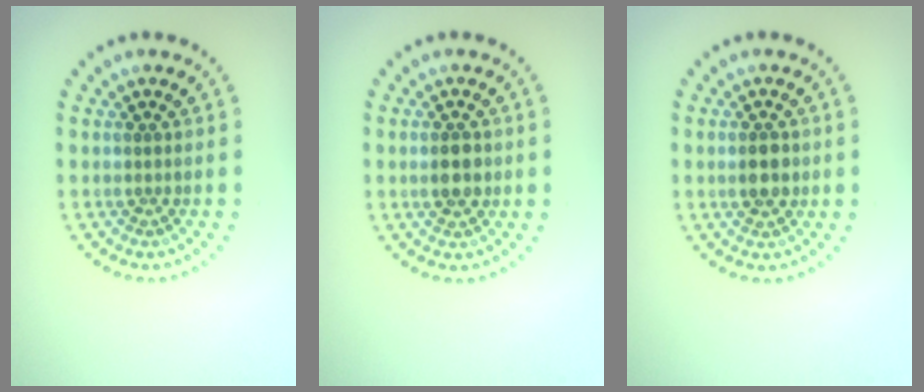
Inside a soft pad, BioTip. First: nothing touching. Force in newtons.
{"total": 2.9, "press": 2.9, "slide": 0.1}
{"total": 2.9, "press": 2.9, "slide": 0.1}